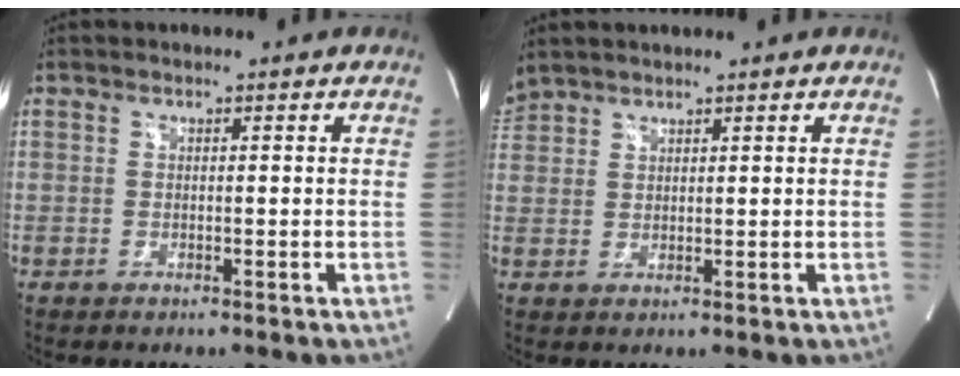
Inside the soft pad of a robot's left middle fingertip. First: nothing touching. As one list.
[{"total": 3.3, "force": [3.1, 1.0, 0.4], "torque": [-0.013, 0.024, 0.064]}]